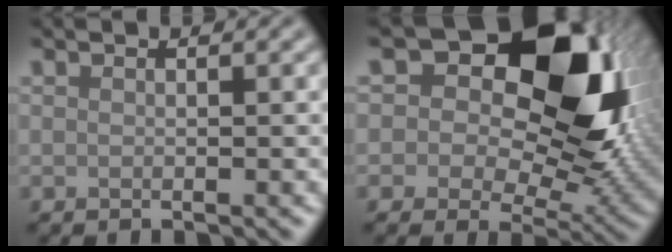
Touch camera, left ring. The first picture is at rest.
{"total": 15.7, "force": [5.4, 9.4, 11.3], "torque": [-0.155, 0.009, 0.084]}